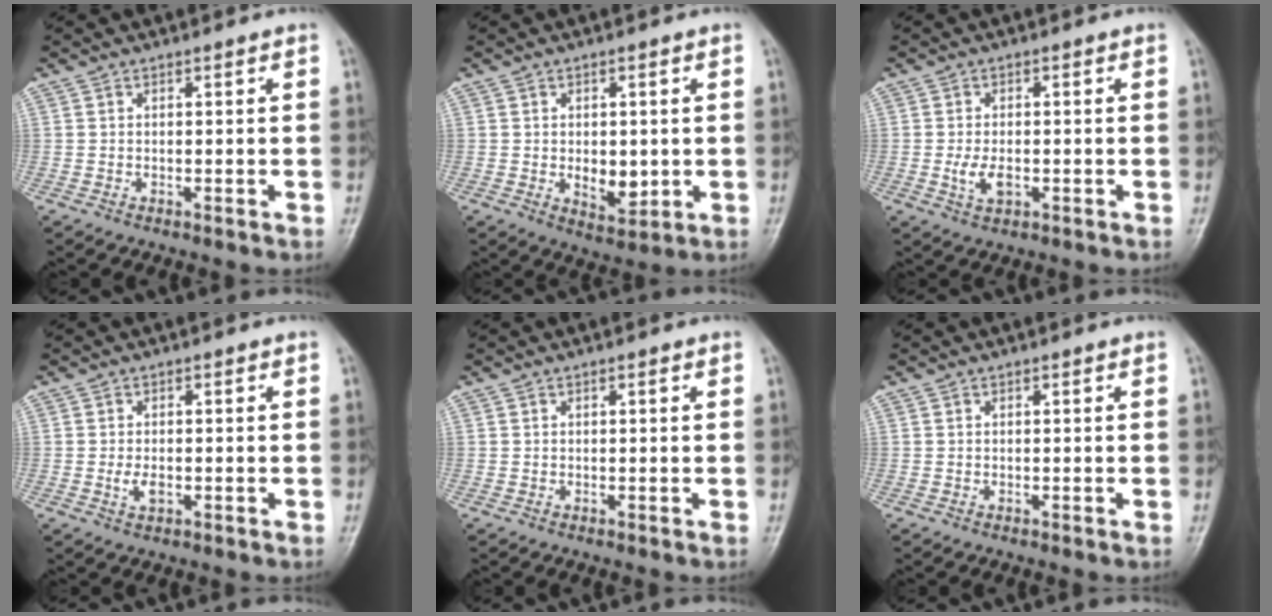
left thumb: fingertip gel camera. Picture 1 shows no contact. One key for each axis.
{"total": 6.3, "fx": -0.4, "fy": 3.9, "fz": 5.0, "tx": -0.056, "ty": -0.012, "tz": 0.004}
{"total": 4.0, "fx": -0.9, "fy": 2.3, "fz": 3.2, "tx": -0.062, "ty": -0.003, "tz": -0.015}
{"total": 2.6, "fx": -0.6, "fy": 1.5, "fz": 2.1, "tx": -0.038, "ty": -0.002, "tz": -0.012}
{"total": 0.5, "fx": 0.2, "fy": 0.2, "fz": 0.4, "tx": -0.006, "ty": 0.001, "tz": 0.002}
{"total": 0.0}